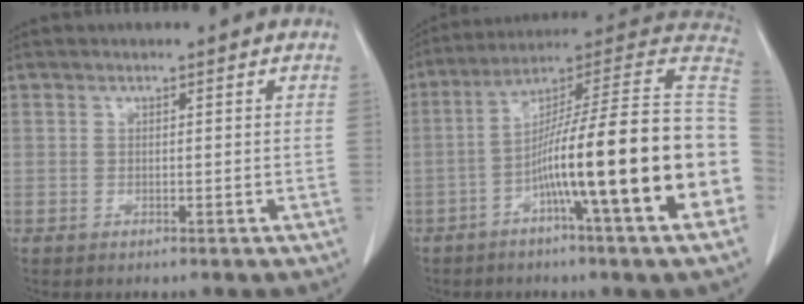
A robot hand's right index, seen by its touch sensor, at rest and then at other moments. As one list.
[{"total": 24.8, "force": [-5.8, 0.0, 24.2], "torque": [-0.285, 0.010, -0.104]}]